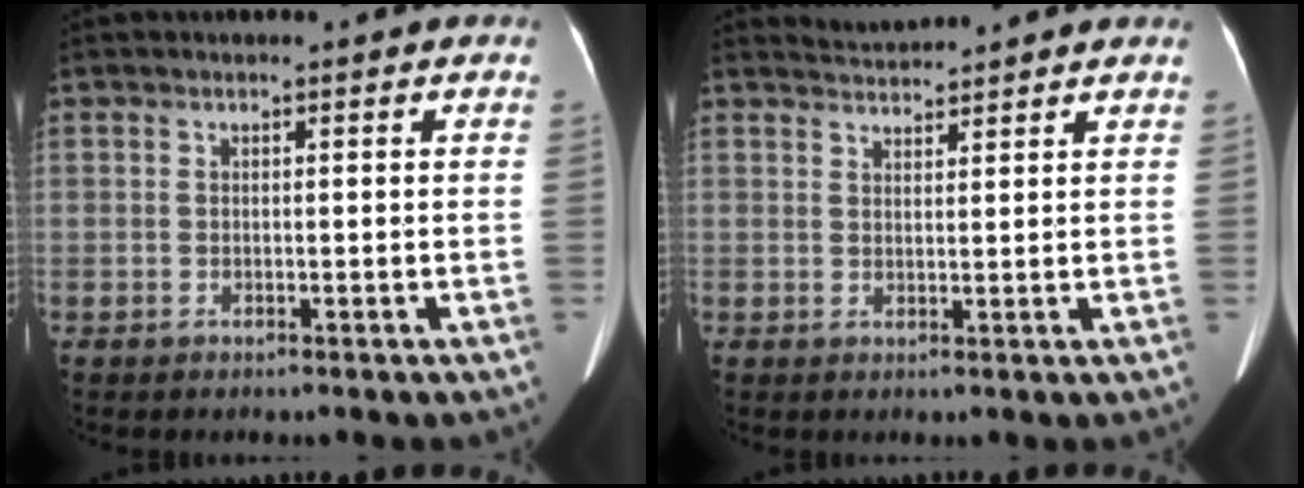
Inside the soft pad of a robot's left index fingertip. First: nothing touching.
{"total": 2.7, "force": [2.7, -0.3, -0.5], "torque": [-0.003, 0.014, 0.051]}